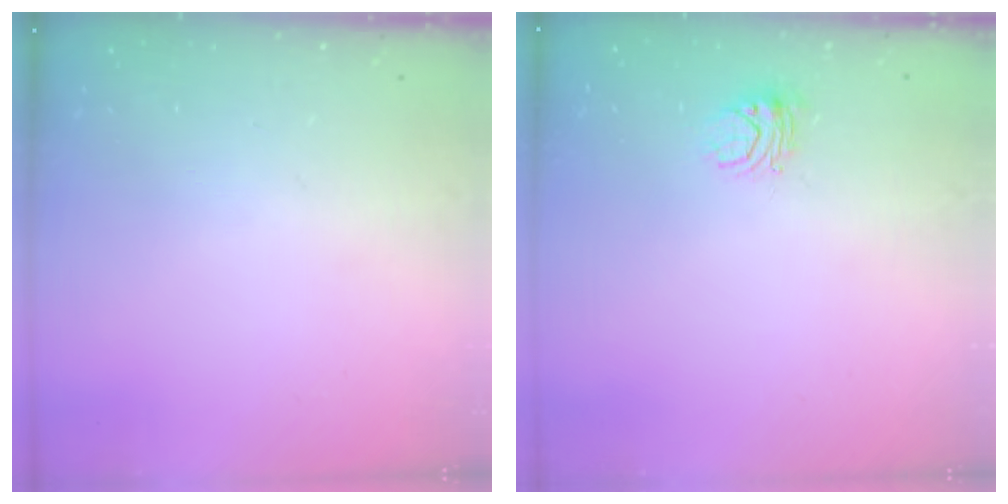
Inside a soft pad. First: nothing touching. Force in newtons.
{"total": 4.9, "press": 4.9, "slide": 0.6}